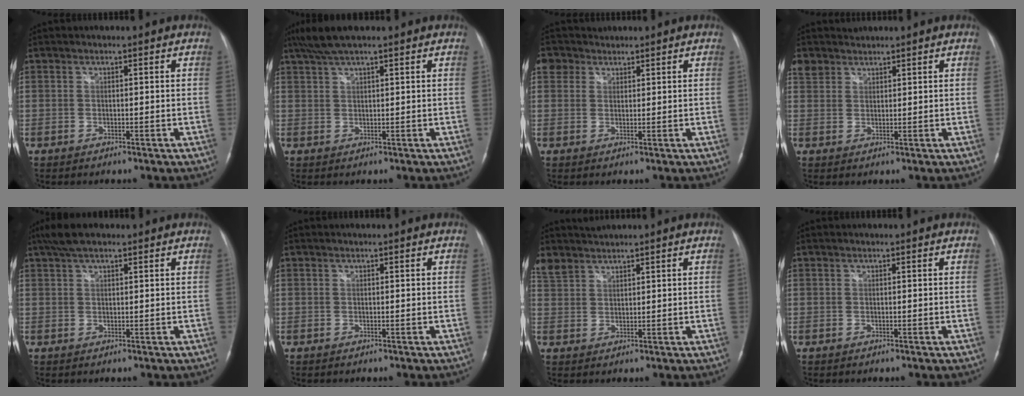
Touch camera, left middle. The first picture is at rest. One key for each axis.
{"total": 5.7, "fx": 4.5, "fy": 0.6, "fz": 3.5, "tx": -0.074, "ty": 0.031, "tz": 0.083}
{"total": 2.9, "fx": 1.9, "fy": 2.2, "fz": -0.1, "tx": -0.001, "ty": 0.021, "tz": 0.032}
{"total": 2.8, "fx": 2.4, "fy": 1.4, "fz": -0.3, "tx": 0.004, "ty": 0.014, "tz": 0.044}
{"total": 5.3, "fx": 4.0, "fy": 1.0, "fz": 3.3, "tx": -0.070, "ty": 0.026, "tz": 0.074}
{"total": 0.0}
{"total": 3.2, "fx": 3.2, "fy": 0.3, "fz": -0.1, "tx": -0.009, "ty": 0.010, "tz": 0.069}
{"total": 0.0}